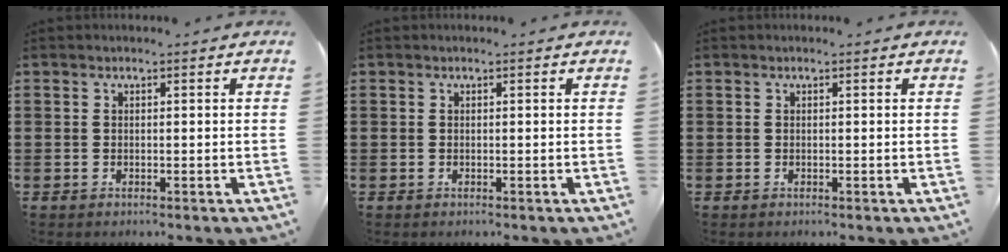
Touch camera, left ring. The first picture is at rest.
{"total": 0.0}
{"total": 0.0}